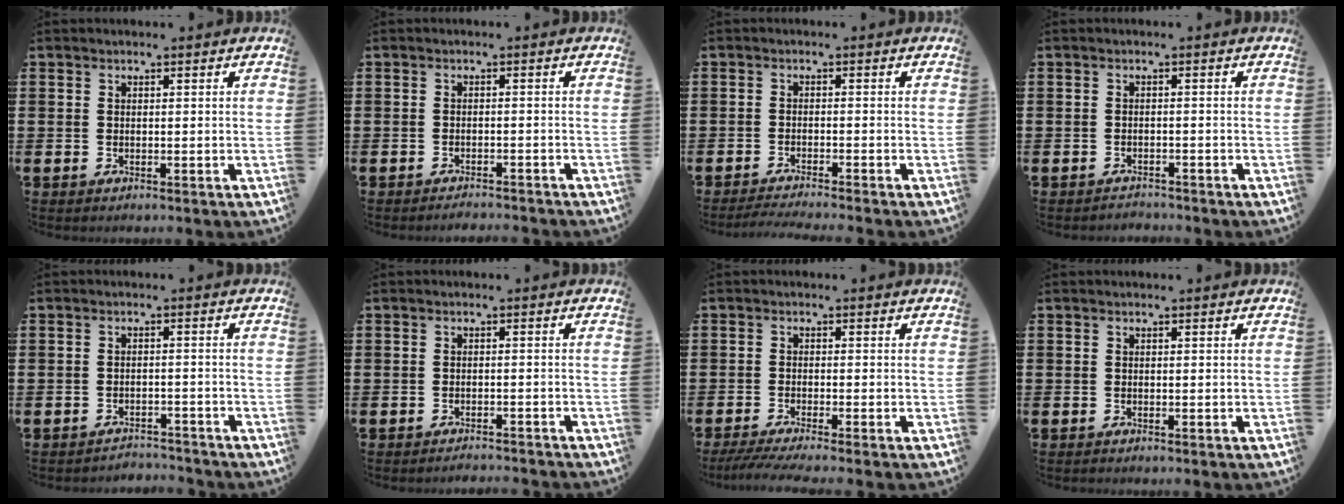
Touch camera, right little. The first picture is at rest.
{"total": 1.3, "force": [-1.3, -0.1, 0.0], "torque": [-0.003, 0.001, -0.026]}
{"total": 1.5, "force": [-1.4, -0.2, 0.5], "torque": [-0.007, 0.002, -0.027]}
{"total": 1.2, "force": [-1.2, 0.0, -0.2], "torque": [0.000, 0.004, -0.026]}
{"total": 2.1, "force": [-2.1, 0.1, -0.2], "torque": [-0.004, 0.004, -0.046]}
{"total": 1.2, "force": [-1.2, -0.1, 0.0], "torque": [-0.001, 0.002, -0.025]}
{"total": 2.3, "force": [-1.7, 0.0, 1.6], "torque": [-0.024, -0.002, -0.030]}
{"total": 0.0}